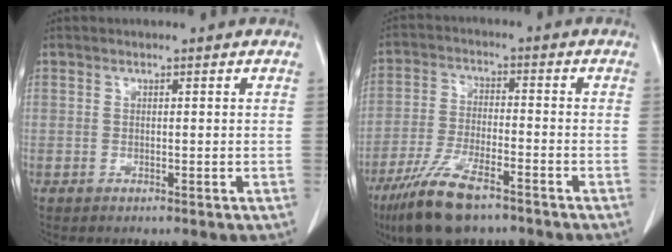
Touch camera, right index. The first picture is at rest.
{"total": 11.3, "force": [-7.8, 2.9, 7.6], "torque": [-0.149, -0.021, -0.138]}